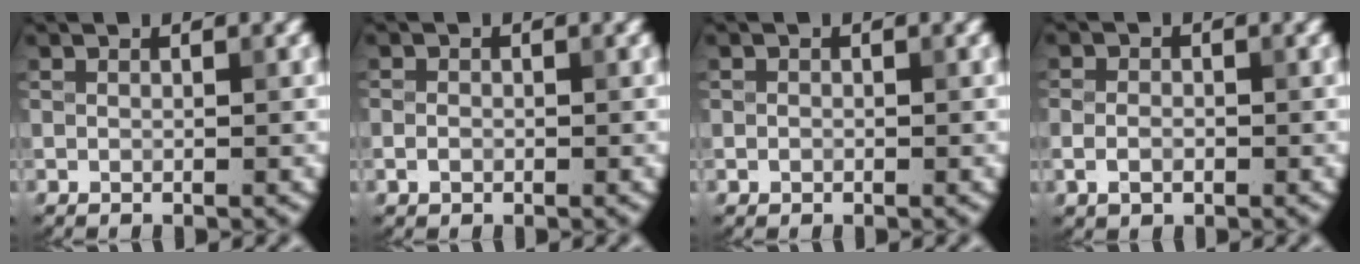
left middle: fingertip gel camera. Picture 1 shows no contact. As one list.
[{"total": 1.2, "force": [-0.5, 1.0, 0.6], "torque": [-0.009, -0.001, -0.013]}, {"total": 0.7, "force": [-0.3, 0.6, 0.1], "torque": [0.003, -0.004, -0.007]}, {"total": 2.2, "force": [-0.6, 1.6, 1.3], "torque": [-0.027, -0.001, -0.017]}]